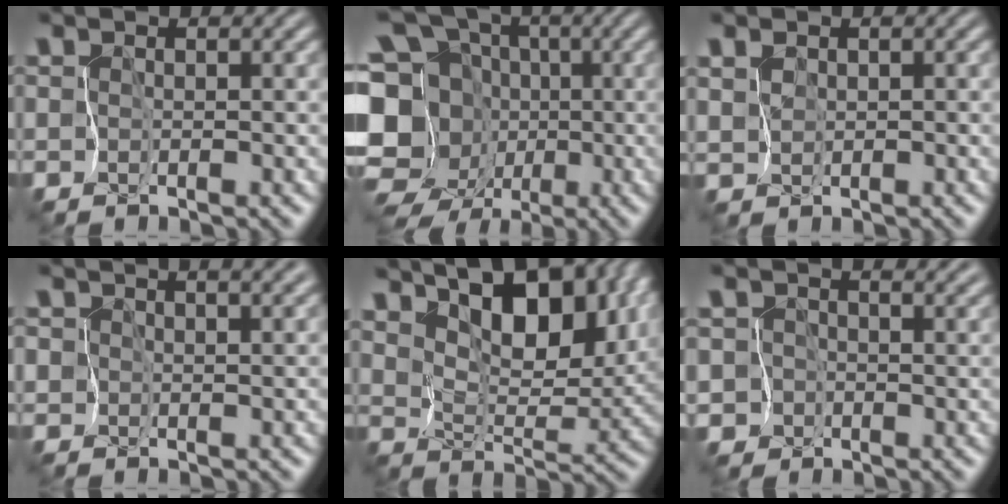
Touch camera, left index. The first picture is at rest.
{"total": 12.7, "force": [-3.8, 10.7, 5.8], "torque": [-0.148, 0.013, -0.072]}
{"total": 1.3, "force": [0.5, 1.1, 0.4], "torque": [-0.027, -0.001, 0.015]}
{"total": 5.7, "force": [3.9, 2.7, 3.2], "torque": [-0.072, 0.027, 0.050]}
{"total": 11.0, "force": [6.0, 5.2, 7.6], "torque": [-0.143, 0.006, 0.097]}
{"total": 3.4, "force": [0.6, 2.8, 1.8], "torque": [-0.036, 0.003, 0.005]}